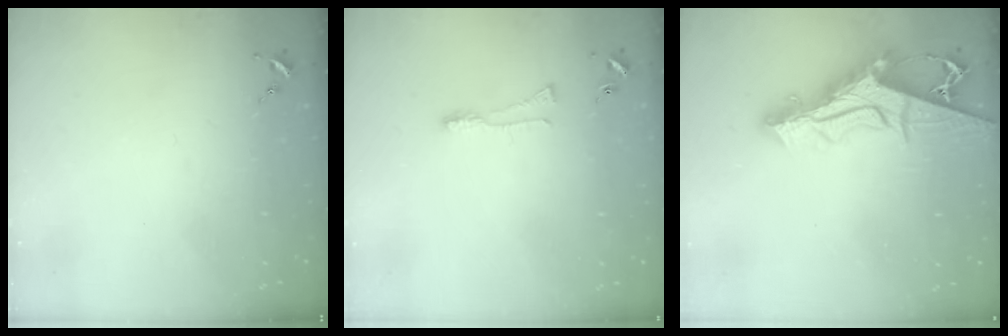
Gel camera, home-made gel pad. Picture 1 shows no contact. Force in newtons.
{"total": 6.0, "press": 6.0, "slide": 0.7}
{"total": 15.4, "press": 15.4, "slide": 1.5}